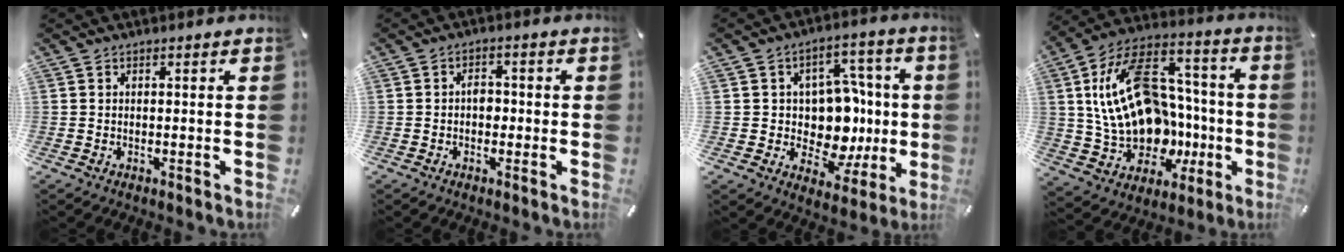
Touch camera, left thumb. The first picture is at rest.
{"total": 2.5, "force": [-0.6, 1.9, 1.5], "torque": [-0.029, 0.009, -0.012]}
{"total": 13.8, "force": [0.2, 11.4, 7.6], "torque": [-0.096, -0.014, 0.020]}
{"total": 25.4, "force": [1.0, 18.2, 17.7], "torque": [-0.350, 0.001, 0.031]}